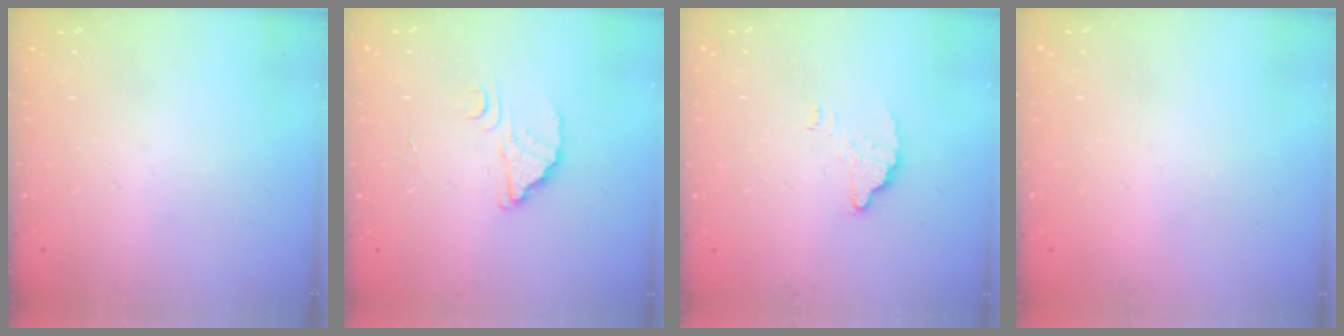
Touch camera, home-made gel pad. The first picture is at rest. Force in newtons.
{"total": 2.3, "press": 2.3, "slide": 0.0}
{"total": 3.5, "press": 3.5, "slide": 0.2}
{"total": 2.1, "press": 2.1, "slide": 0.1}